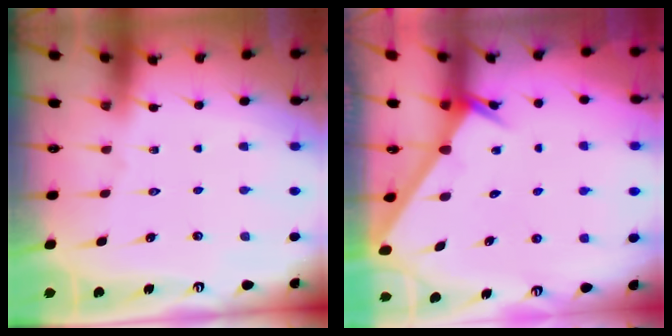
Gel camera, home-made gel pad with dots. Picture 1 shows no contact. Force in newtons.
{"total": 2.5, "press": 2.5, "slide": 0.1}